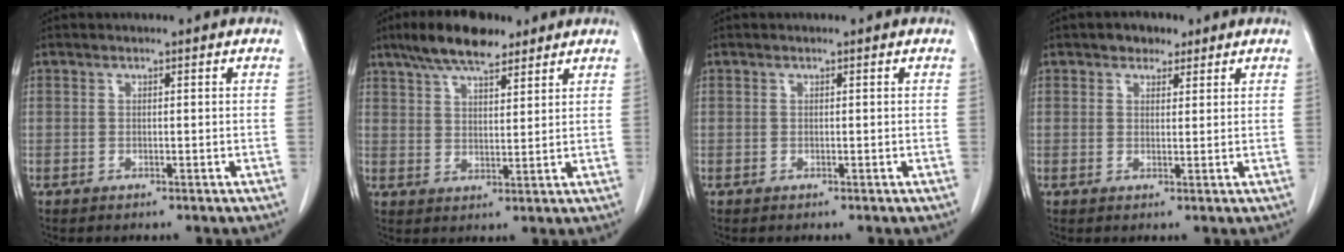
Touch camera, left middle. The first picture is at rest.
{"total": 9.4, "force": [7.1, 2.8, 5.5], "torque": [-0.103, 0.014, 0.124]}
{"total": 0.0}
{"total": 2.8, "force": [1.9, 1.7, 1.1], "torque": [-0.017, 0.005, 0.028]}